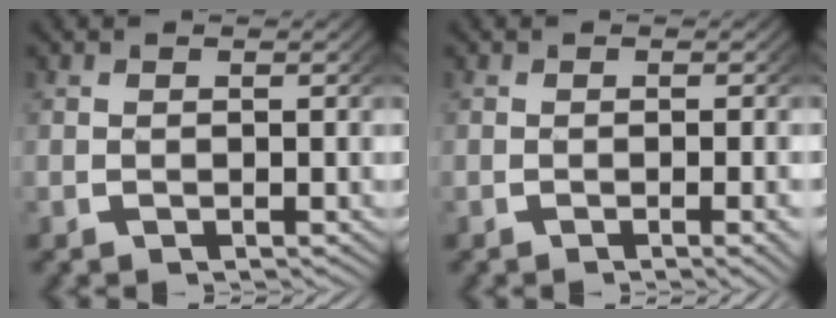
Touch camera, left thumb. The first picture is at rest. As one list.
[{"total": 1.7, "force": [-0.7, 0.1, 1.6], "torque": [-0.021, 0.004, -0.011]}]